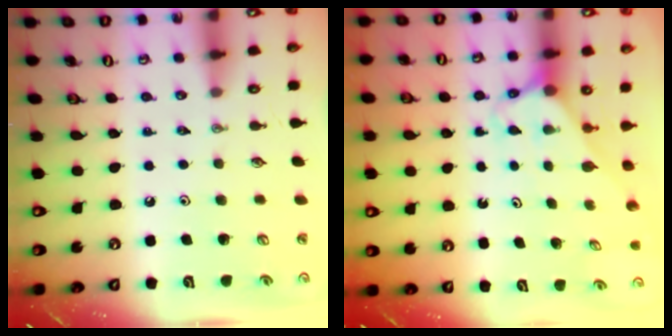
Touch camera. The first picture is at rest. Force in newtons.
{"total": 2.7, "press": 2.7, "slide": 0.2}